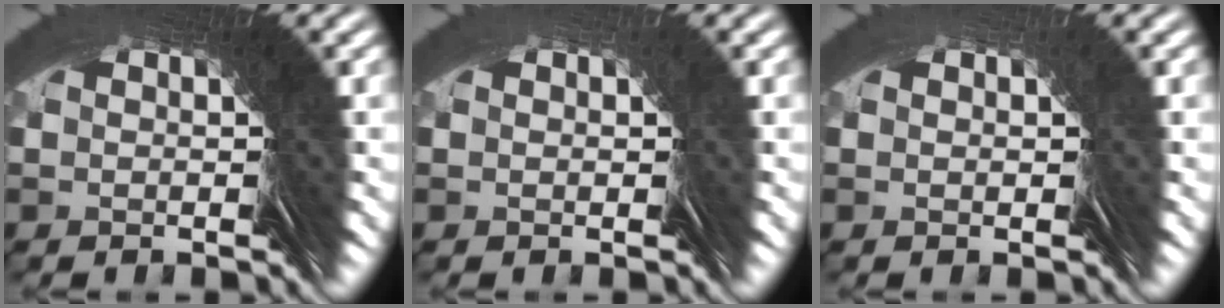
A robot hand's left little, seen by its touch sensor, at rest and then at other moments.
{"total": 0.7, "force": [0.3, 0.1, -0.6], "torque": [0.009, 0.003, 0.004]}
{"total": 0.9, "force": [0.5, -0.1, -0.8], "torque": [0.014, 0.006, 0.005]}